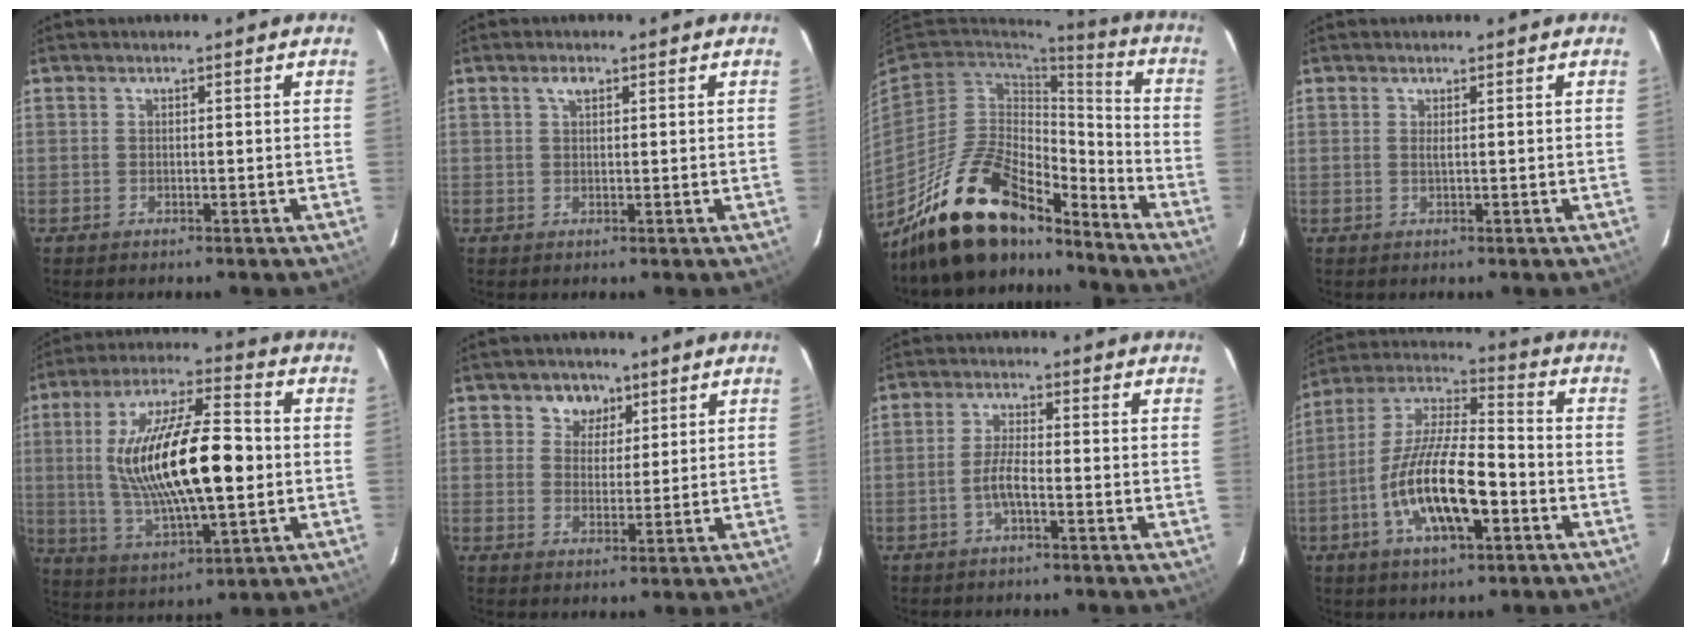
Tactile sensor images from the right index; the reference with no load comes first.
{"total": 1.8, "force": [1.0, 0.9, 1.2], "torque": [-0.023, 0.006, 0.017]}
{"total": 20.0, "force": [-15.0, 8.0, 10.5], "torque": [-0.217, 0.000, -0.252]}
{"total": 0.6, "force": [0.3, -0.2, 0.5], "torque": [-0.012, -0.001, 0.005]}
{"total": 21.3, "force": [0.4, 6.5, 20.2], "torque": [-0.377, 0.005, 0.017]}
{"total": 5.1, "force": [2.9, 4.1, 1.0], "torque": [-0.008, 0.005, 0.048]}
{"total": 3.5, "force": [-1.6, 0.4, 3.1], "torque": [-0.068, 0.002, -0.032]}
{"total": 16.4, "force": [-5.6, 5.2, 14.5], "torque": [-0.288, -0.006, -0.104]}